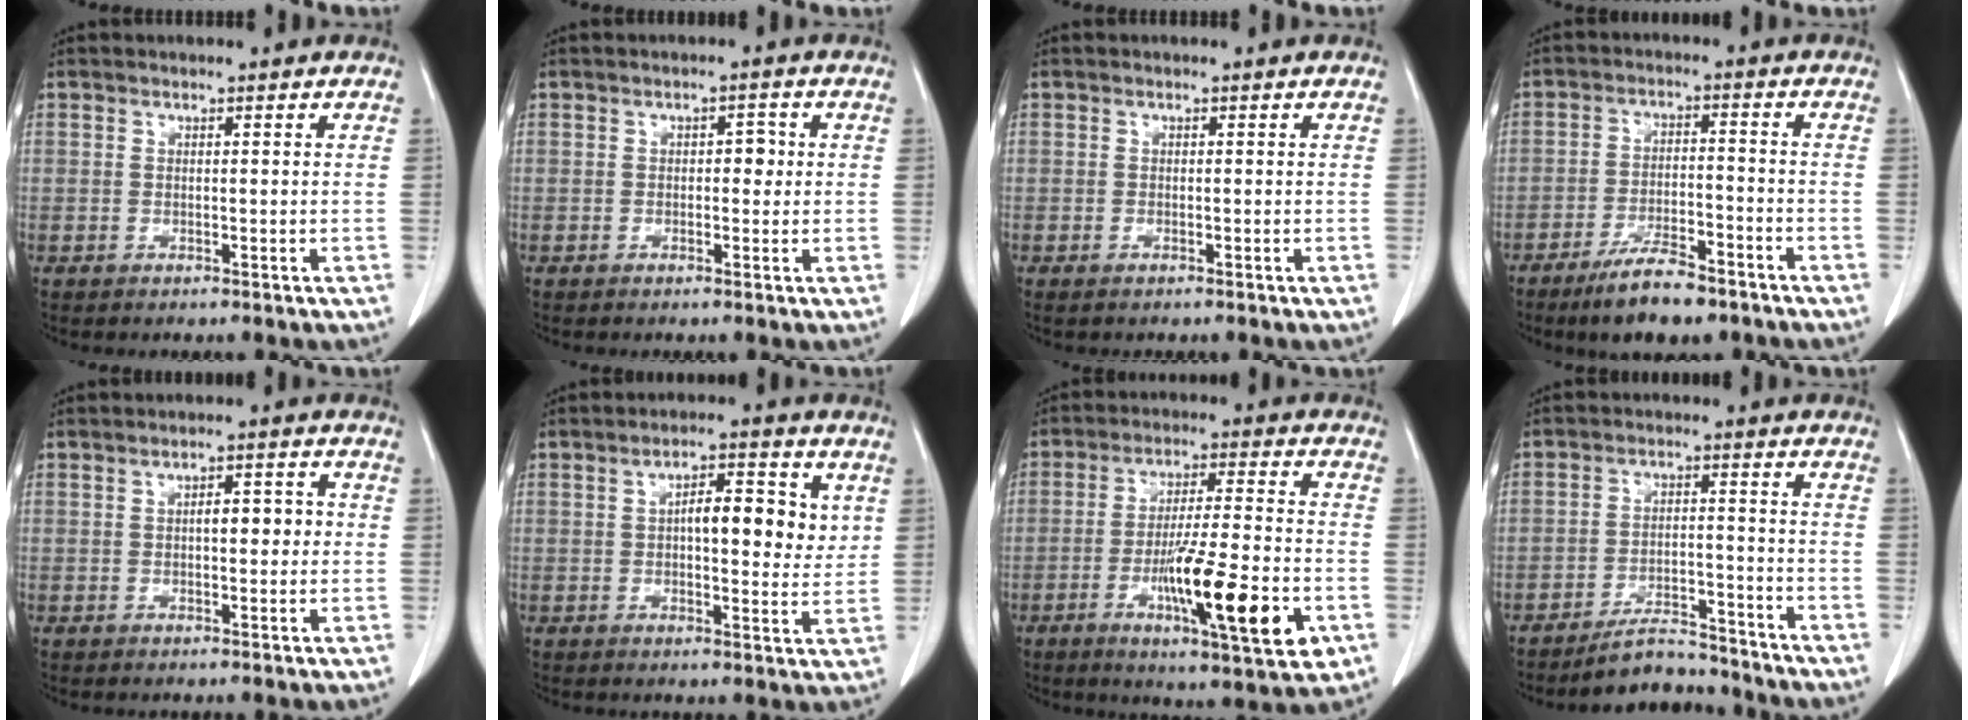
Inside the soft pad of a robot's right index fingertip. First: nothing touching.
{"total": 2.8, "force": [0.1, 1.6, 2.3], "torque": [-0.036, 0.018, 0.004]}
{"total": 1.1, "force": [-0.5, 0.6, 0.7], "torque": [-0.018, -0.001, -0.005]}
{"total": 9.8, "force": [-7.2, 2.4, 6.1], "torque": [-0.107, -0.010, -0.122]}
{"total": 4.6, "force": [0.3, 1.9, 4.2], "torque": [-0.069, 0.015, 0.007]}
{"total": 9.4, "force": [2.1, 3.5, 8.5], "torque": [-0.127, 0.015, 0.032]}
{"total": 17.2, "force": [-5.7, 2.3, 16.1], "torque": [-0.250, -0.012, -0.085]}
{"total": 8.0, "force": [-7.5, 2.1, 1.8], "torque": [-0.030, 0.011, -0.125]}